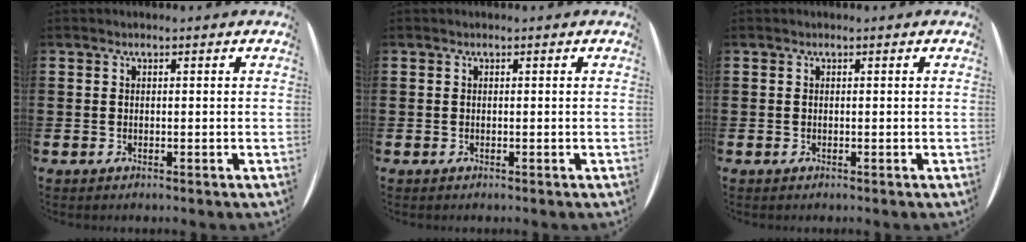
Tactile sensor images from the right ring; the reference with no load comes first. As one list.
[{"total": 0.0}, {"total": 0.0}]